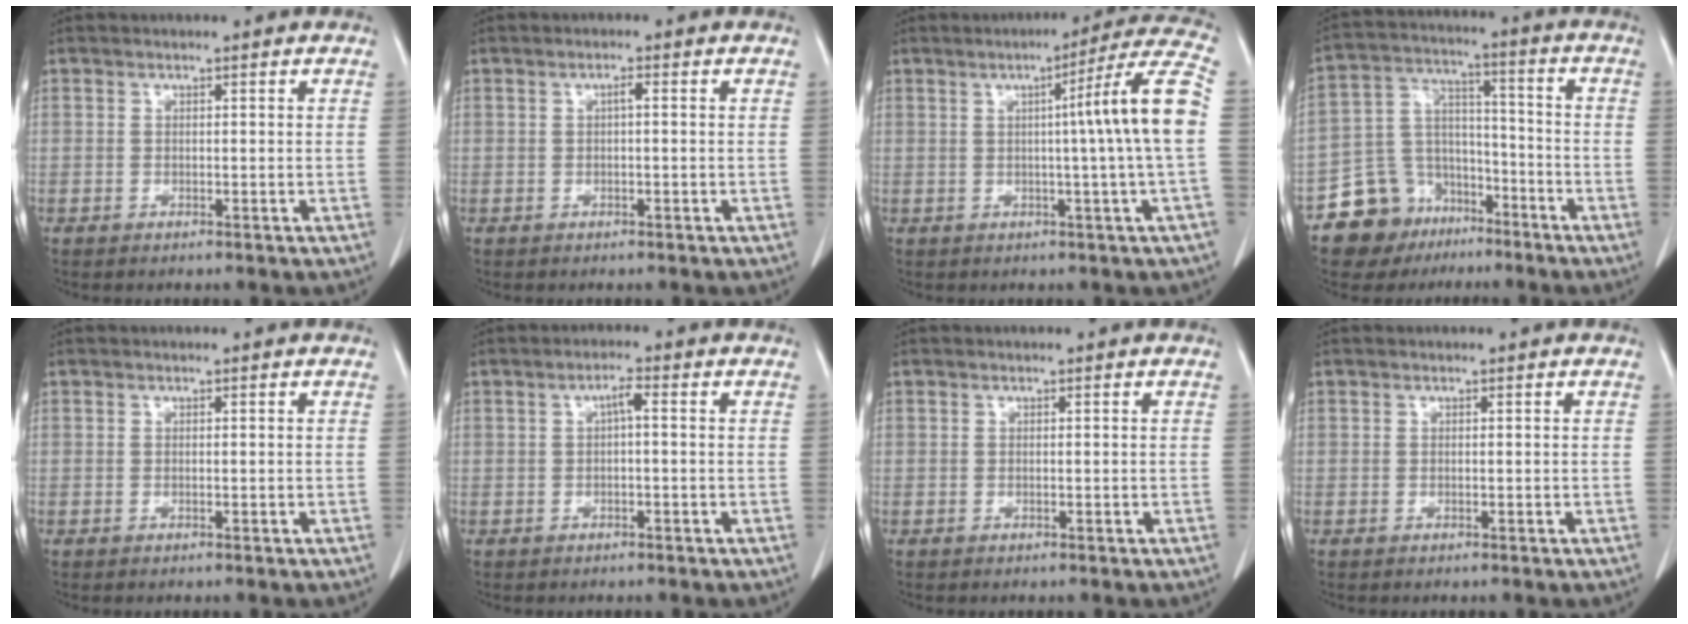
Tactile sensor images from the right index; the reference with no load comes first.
{"total": 1.4, "force": [0.2, 0.4, 1.3], "torque": [-0.025, 0.003, 0.005]}
{"total": 12.2, "force": [0.5, -2.1, 12.0], "torque": [-0.160, 0.008, 0.004]}
{"total": 12.6, "force": [-8.2, 9.2, 2.6], "torque": [-0.052, 0.068, -0.135]}
{"total": 0.0}
{"total": 2.1, "force": [0.3, 0.6, 1.9], "torque": [-0.037, 0.005, 0.007]}
{"total": 0.0}
{"total": 0.0}